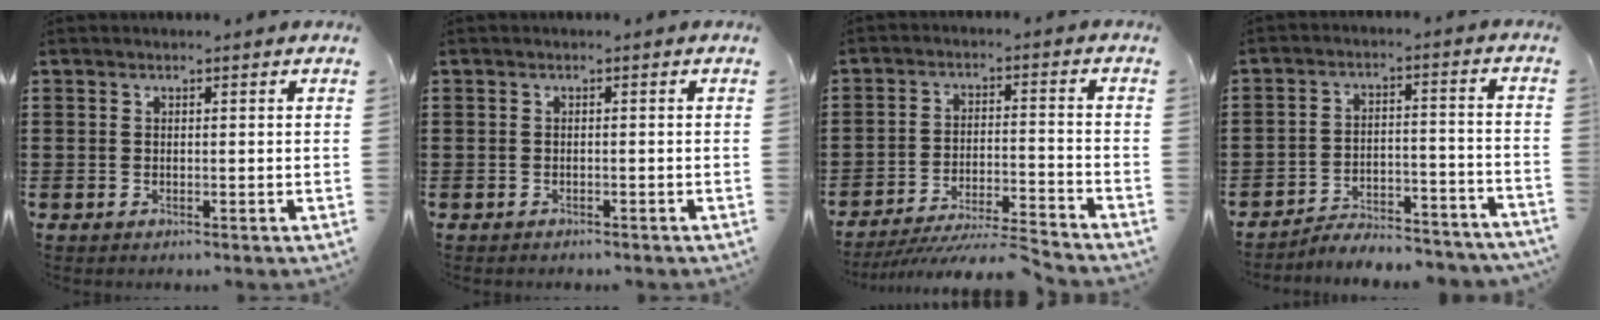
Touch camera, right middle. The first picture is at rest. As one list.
[{"total": 0.0}, {"total": 6.0, "force": [-5.4, -0.2, 2.5], "torque": [-0.047, -0.012, -0.105]}, {"total": 4.4, "force": [-4.2, 0.4, 0.9], "torque": [-0.017, 0.007, -0.087]}]